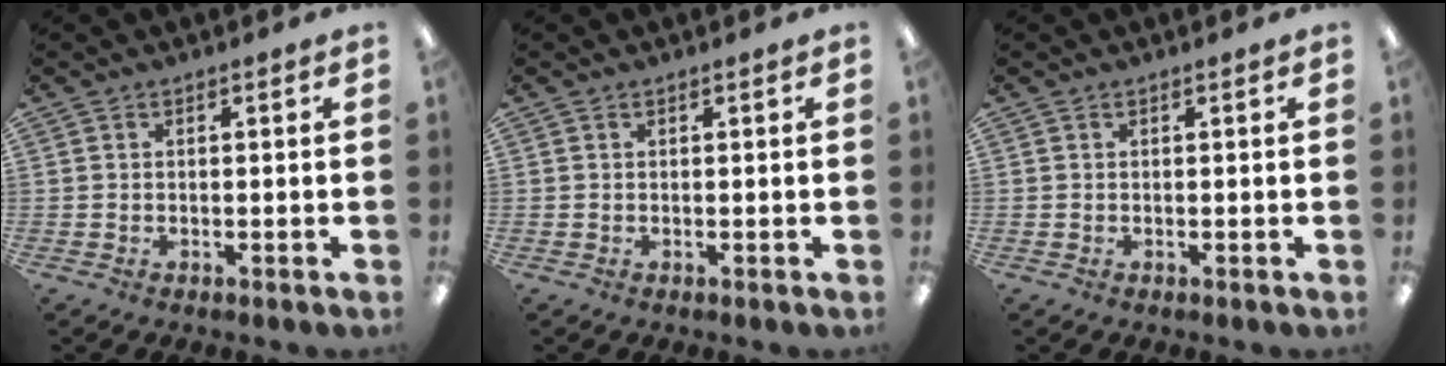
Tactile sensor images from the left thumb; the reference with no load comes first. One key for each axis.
{"total": 0.0}
{"total": 0.0}